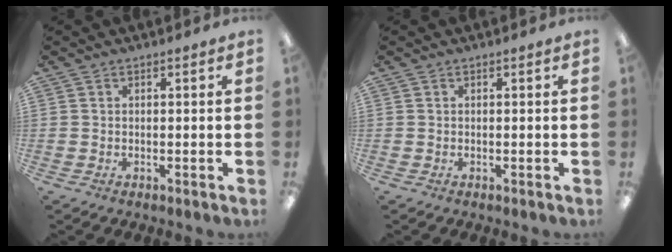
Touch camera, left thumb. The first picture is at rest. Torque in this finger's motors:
{"motor_torque": [-0.02, 0.01, -0.06, 0.02, 0.00]}